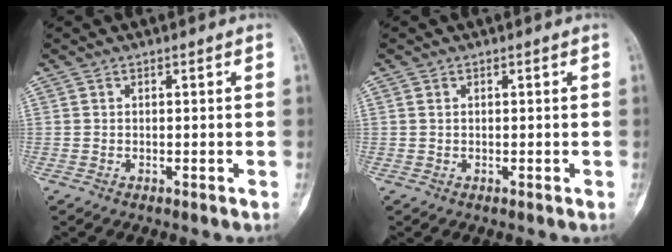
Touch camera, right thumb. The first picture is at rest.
{"total": 0.6, "force": [0.3, 0.4, 0.4], "torque": [-0.006, 0.002, 0.006]}